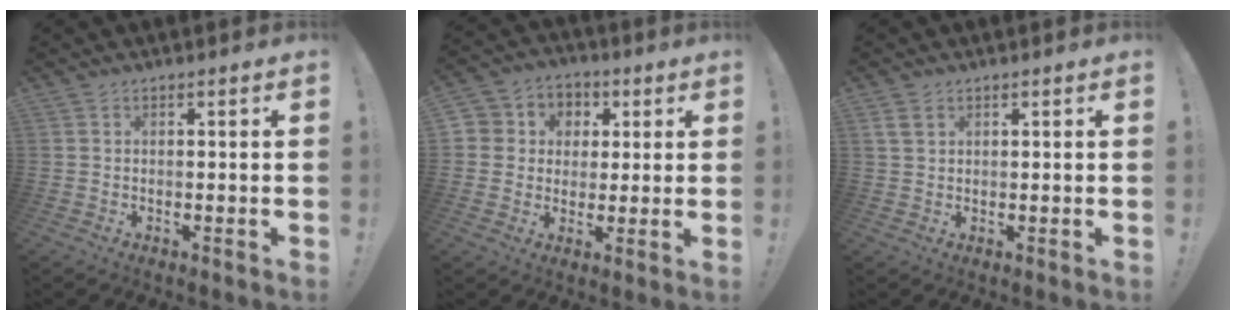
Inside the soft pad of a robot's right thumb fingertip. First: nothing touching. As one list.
[{"total": 7.4, "force": [0.4, 7.2, 1.7], "torque": [-0.026, 0.006, 0.016]}, {"total": 2.8, "force": [1.6, 1.7, 1.6], "torque": [-0.028, -0.002, 0.031]}]